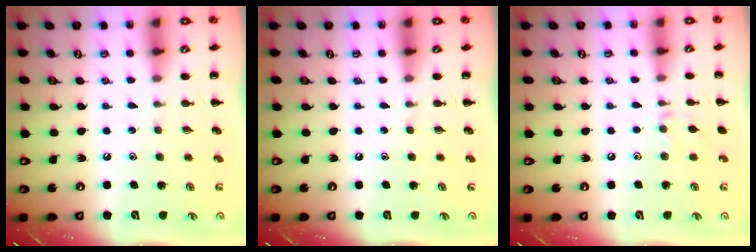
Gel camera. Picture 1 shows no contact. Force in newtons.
{"total": 0.0}
{"total": 7.2, "press": 6.9, "slide": 1.8}